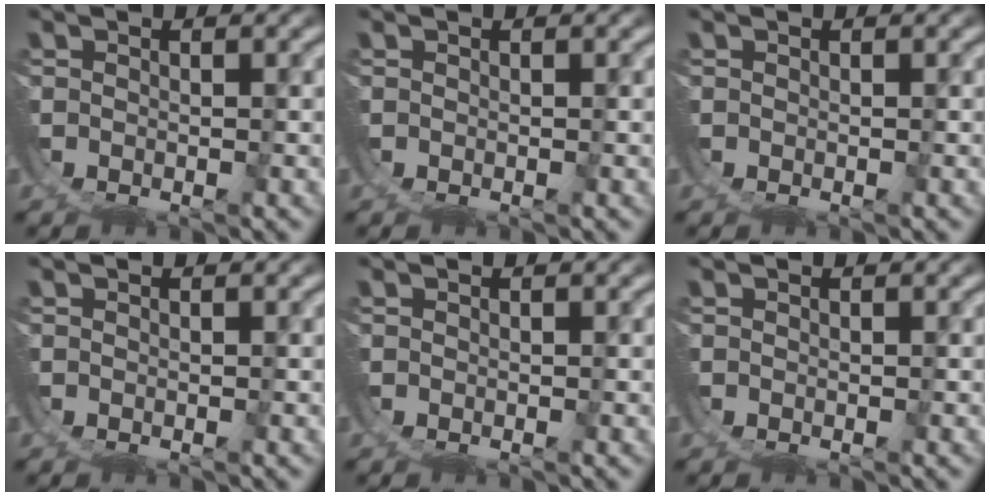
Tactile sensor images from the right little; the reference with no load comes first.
{"total": 0.0}
{"total": 0.0}
{"total": 0.0}
{"total": 0.0}
{"total": 0.0}